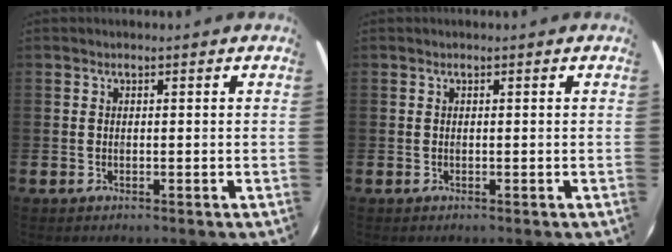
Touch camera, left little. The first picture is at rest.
{"total": 0.0}